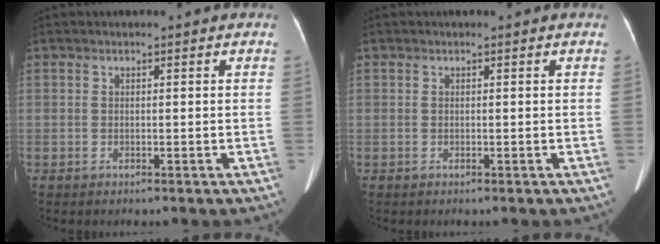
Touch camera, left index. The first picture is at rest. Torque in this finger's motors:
{"motor_torque": [0.00, 0.00, 0.00, 0.00]}